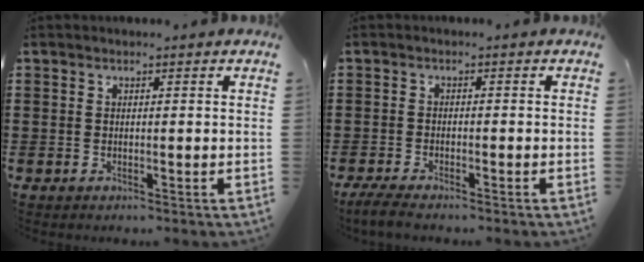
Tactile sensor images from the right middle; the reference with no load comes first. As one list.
[{"total": 2.9, "force": [-2.7, 0.3, 1.1], "torque": [-0.034, -0.005, -0.058]}]